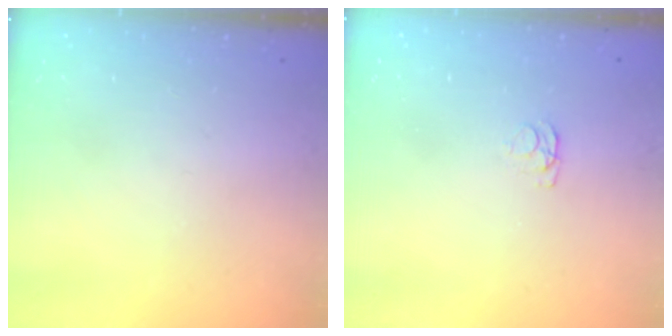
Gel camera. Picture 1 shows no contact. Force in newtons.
{"total": 1.2, "press": 1.1, "slide": 0.3}